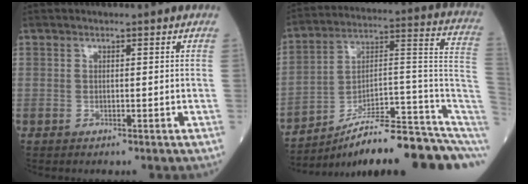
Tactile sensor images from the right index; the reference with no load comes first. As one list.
[{"total": 20.4, "force": [-14.7, 2.6, 13.9], "torque": [-0.126, 0.060, -0.216]}]